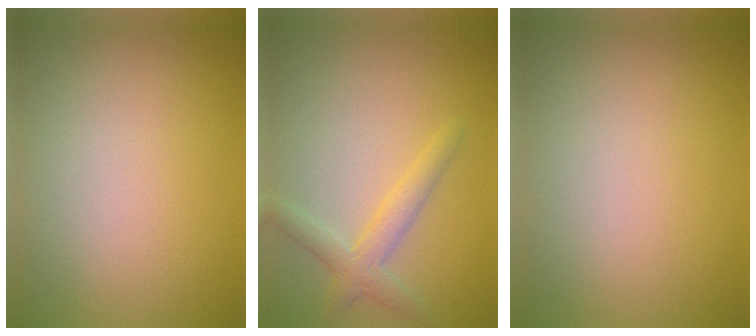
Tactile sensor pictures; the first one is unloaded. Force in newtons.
{"total": 2.7, "press": 2.7, "slide": 0.1}
{"total": 0.0}